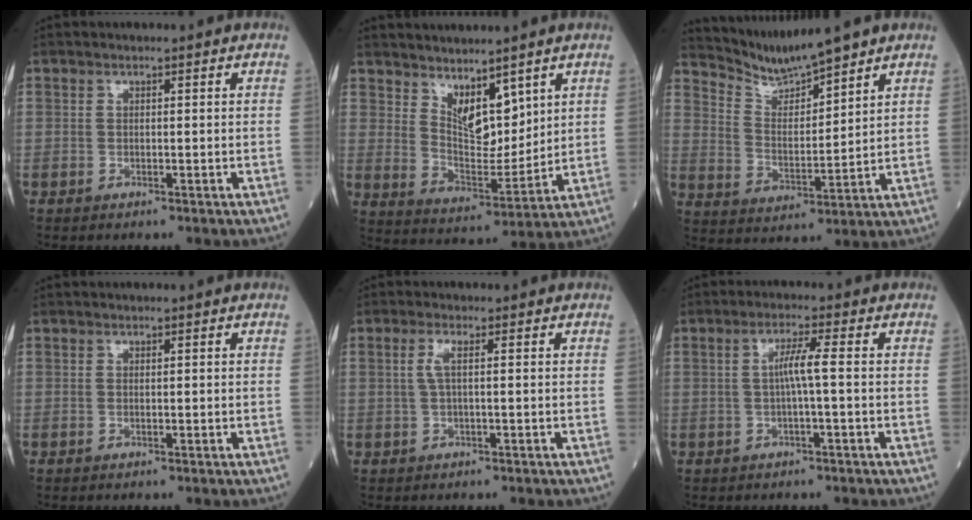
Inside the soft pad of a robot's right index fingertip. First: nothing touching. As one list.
[{"total": 8.3, "force": [5.1, 3.5, 5.4], "torque": [-0.106, -0.007, 0.106]}, {"total": 8.4, "force": [8.1, -0.3, 2.3], "torque": [-0.060, 0.002, 0.165]}, {"total": 0.0}, {"total": 2.3, "force": [0.3, 0.4, 2.3], "torque": [-0.056, 0.005, 0.008]}, {"total": 3.7, "force": [-0.1, -0.1, 3.7], "torque": [-0.075, 0.006, 0.001]}]